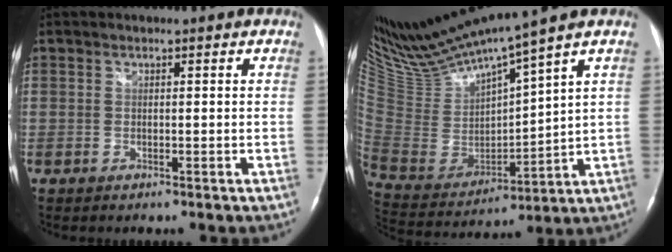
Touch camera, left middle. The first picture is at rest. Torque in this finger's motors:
{"motor_torque": [-0.28, -0.36, -0.14, 0.04]}